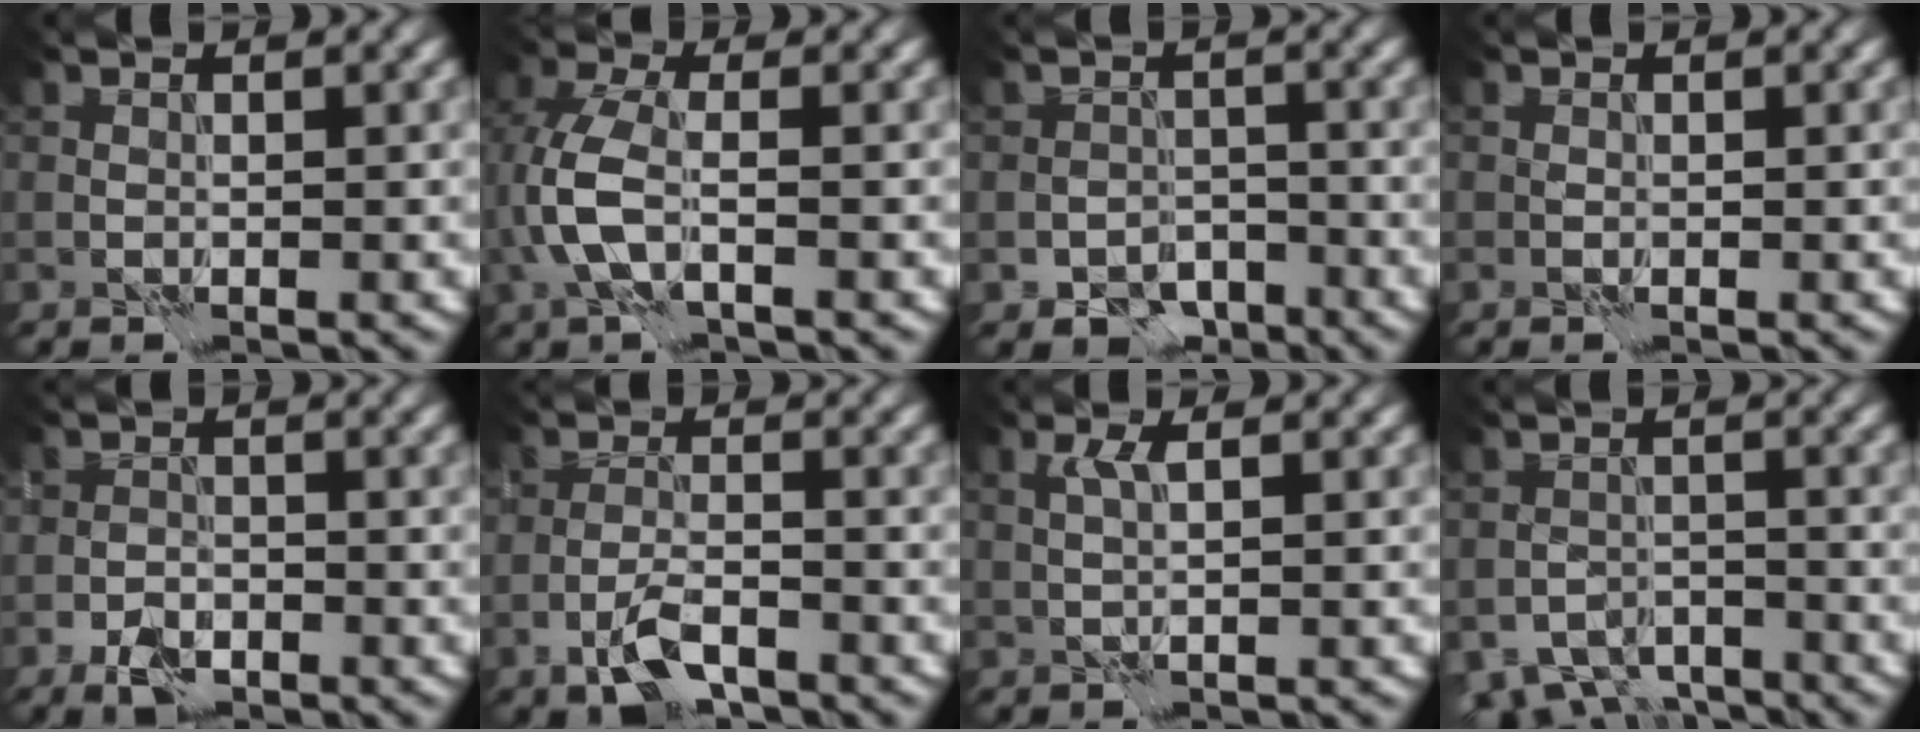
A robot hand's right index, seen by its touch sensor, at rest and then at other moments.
{"total": 4.1, "force": [-0.6, 1.8, 3.7], "torque": [-0.095, 0.008, -0.017]}
{"total": 3.4, "force": [-2.0, 2.3, 1.3], "torque": [-0.015, -0.002, -0.037]}
{"total": 0.0}
{"total": 2.9, "force": [-1.8, 1.6, 1.6], "torque": [-0.027, -0.001, -0.037]}
{"total": 3.6, "force": [-2.2, 1.4, 2.6], "torque": [-0.055, 0.002, -0.046]}
{"total": 1.5, "force": [0.7, 0.0, 1.4], "torque": [-0.031, 0.005, 0.013]}
{"total": 4.6, "force": [-3.7, 2.2, 1.6], "torque": [-0.023, -0.013, -0.063]}